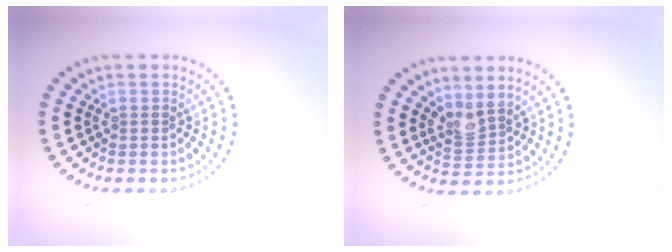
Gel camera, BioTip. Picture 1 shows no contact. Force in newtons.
{"total": 2.1, "press": 1.6, "slide": 1.4}